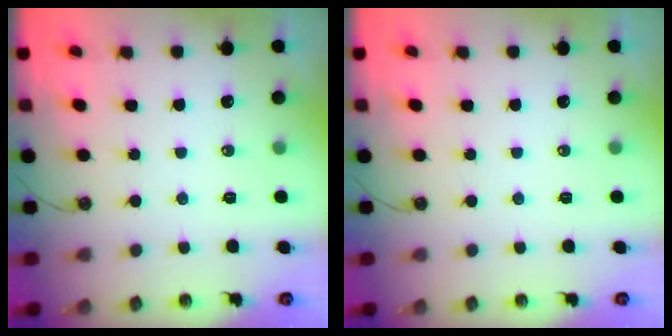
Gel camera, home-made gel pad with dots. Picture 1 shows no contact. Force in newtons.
{"total": 0.0}